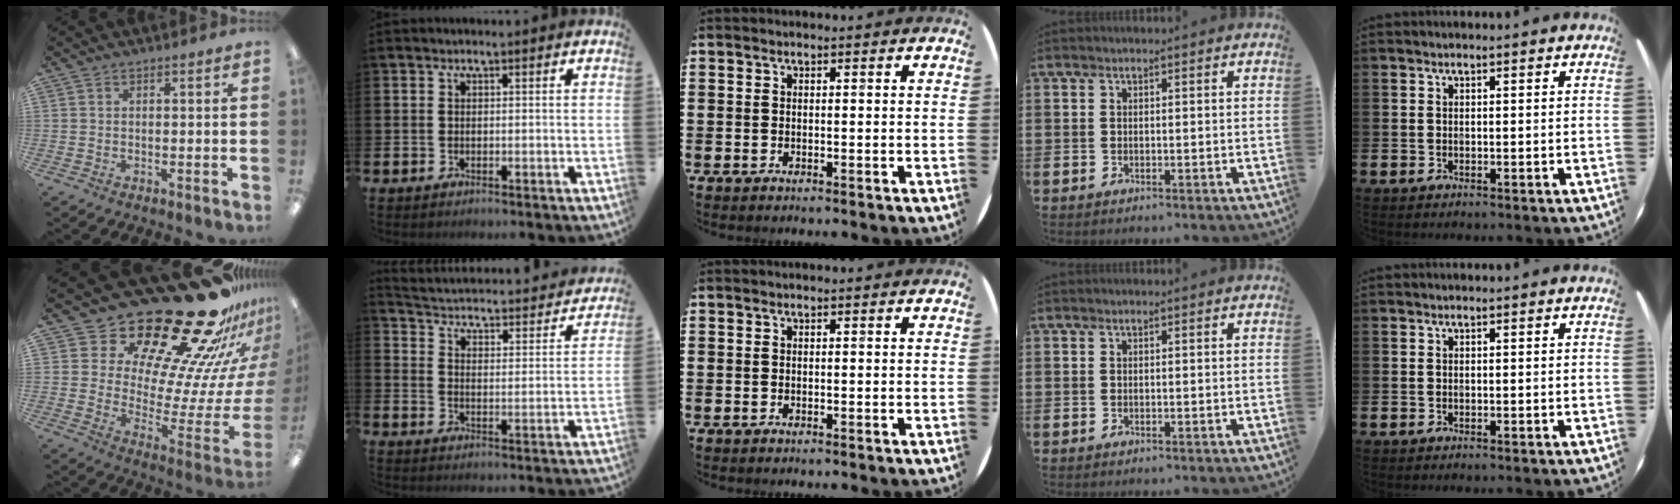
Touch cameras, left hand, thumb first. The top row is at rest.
{"thumb": {"total": 30.9, "force": [23.6, 10.6, 16.9], "torque": [-0.227, -0.203, 0.422]}, "index": {"total": 3.1, "force": [2.9, 0.8, 0.7], "torque": [-0.035, -0.037, 0.037]}}